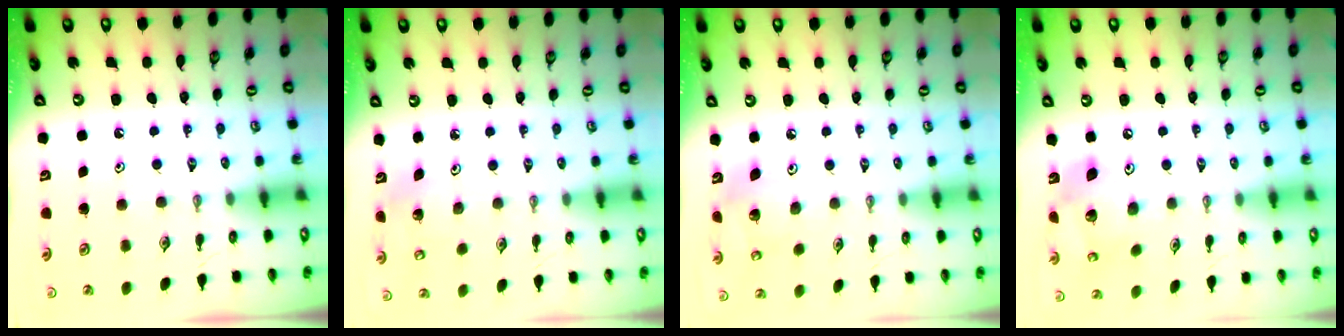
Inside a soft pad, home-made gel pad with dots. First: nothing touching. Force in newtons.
{"total": 3.5, "press": 3.1, "slide": 1.8}
{"total": 8.7, "press": 8.4, "slide": 1.9}
{"total": 16.1, "press": 15.8, "slide": 3.1}